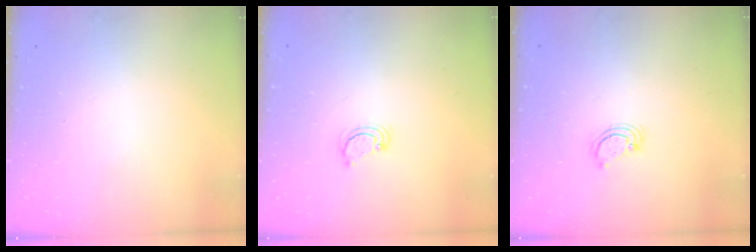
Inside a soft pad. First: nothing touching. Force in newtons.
{"total": 3.0, "press": 3.0, "slide": 0.2}
{"total": 2.6, "press": 2.6, "slide": 0.3}